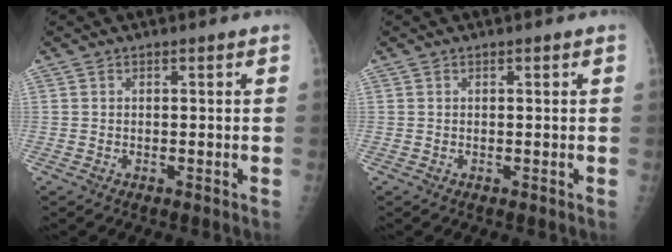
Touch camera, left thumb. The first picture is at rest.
{"total": 0.0}